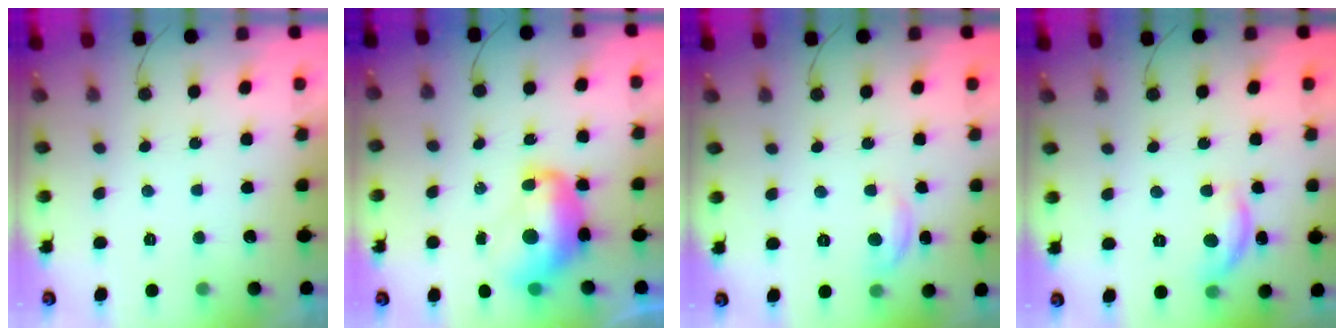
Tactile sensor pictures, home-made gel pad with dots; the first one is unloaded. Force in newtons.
{"total": 10.8, "press": 10.8, "slide": 1.2}
{"total": 4.5, "press": 4.5, "slide": 0.3}
{"total": 9.0, "press": 9.0, "slide": 0.6}